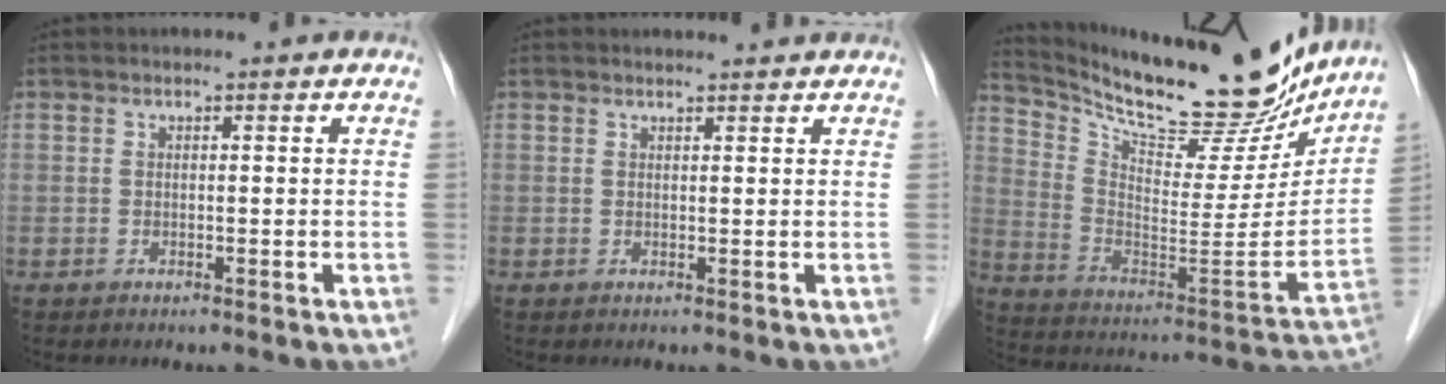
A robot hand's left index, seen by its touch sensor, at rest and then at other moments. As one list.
[{"total": 3.2, "force": [3.1, 0.3, 0.6], "torque": [-0.013, 0.011, 0.035]}, {"total": 24.8, "force": [22.0, 5.1, 10.2], "torque": [-0.177, -0.048, 0.326]}]